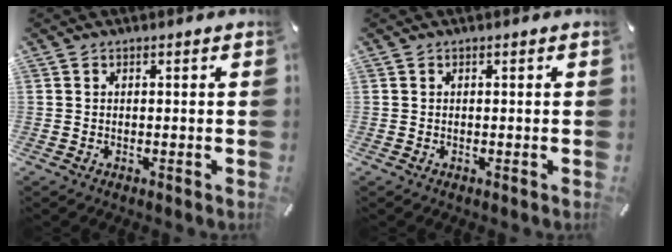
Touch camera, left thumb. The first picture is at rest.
{"total": 0.0}